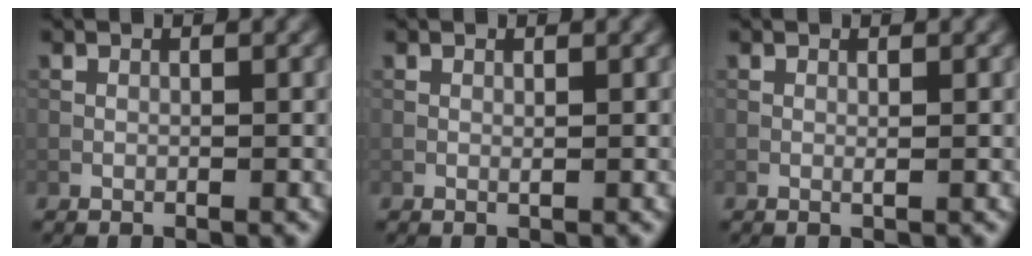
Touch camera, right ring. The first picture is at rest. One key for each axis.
{"total": 0.0}
{"total": 0.0}